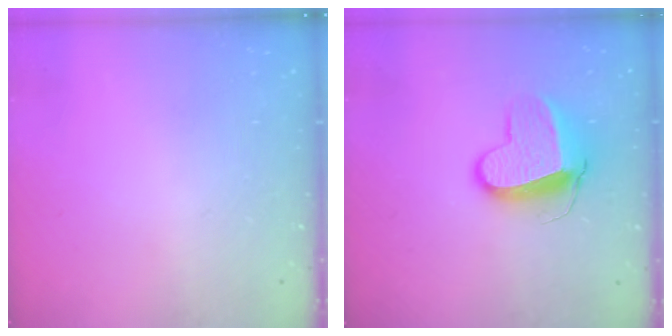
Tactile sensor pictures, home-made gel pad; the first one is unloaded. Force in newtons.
{"total": 10.9, "press": 10.8, "slide": 1.3}